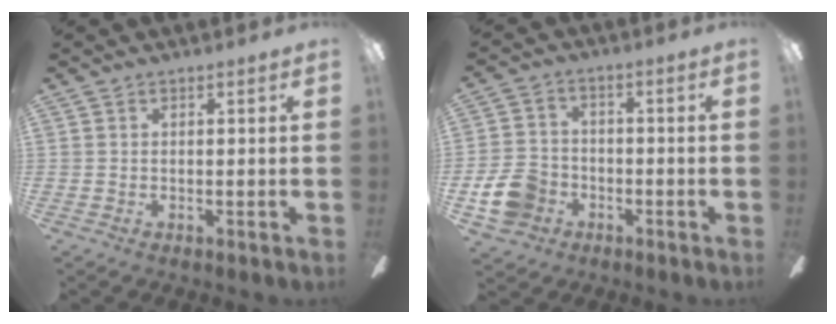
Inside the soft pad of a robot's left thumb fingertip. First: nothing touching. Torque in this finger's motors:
{"motor_torque": [0.52, 0.83, 0.24, -0.17, 0.03]}